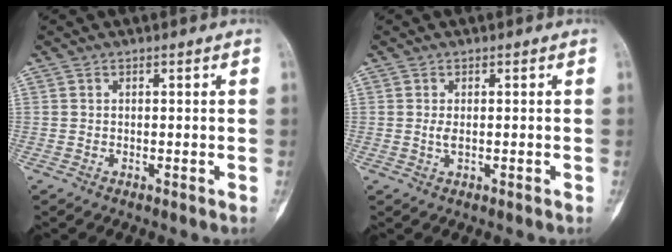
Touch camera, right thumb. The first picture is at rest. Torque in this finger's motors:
{"motor_torque": [0.48, 0.16, 0.17, 0.11, 0.06]}